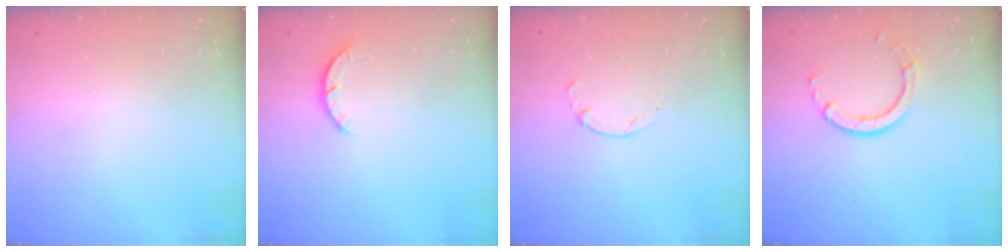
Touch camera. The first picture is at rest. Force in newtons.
{"total": 2.7, "press": 2.6, "slide": 0.4}
{"total": 1.3, "press": 1.2, "slide": 0.4}
{"total": 6.3, "press": 6.3, "slide": 0.3}